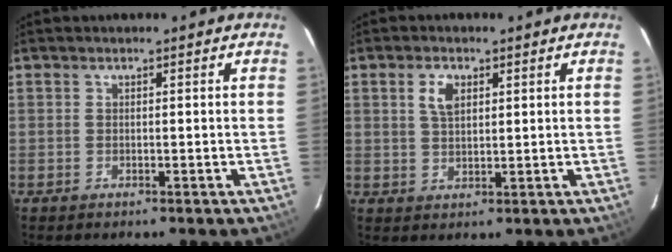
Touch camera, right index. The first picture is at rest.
{"total": 4.0, "force": [1.6, 2.2, 2.9], "torque": [-0.055, 0.007, 0.031]}